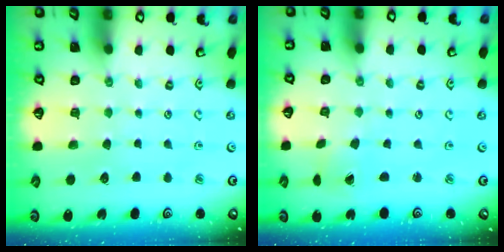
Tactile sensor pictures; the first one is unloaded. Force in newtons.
{"total": 0.7, "press": 0.7, "slide": 0.1}